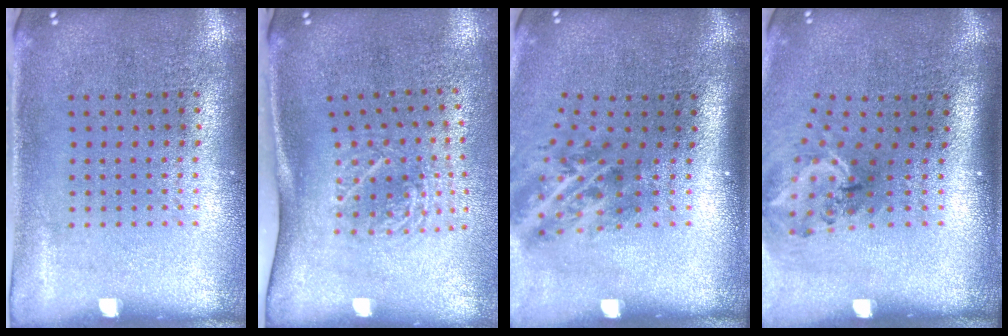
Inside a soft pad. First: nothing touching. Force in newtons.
{"total": 1.9, "press": 1.3, "slide": 1.4}
{"total": 2.1, "press": 1.3, "slide": 1.6}
{"total": 1.7, "press": 1.2, "slide": 1.3}